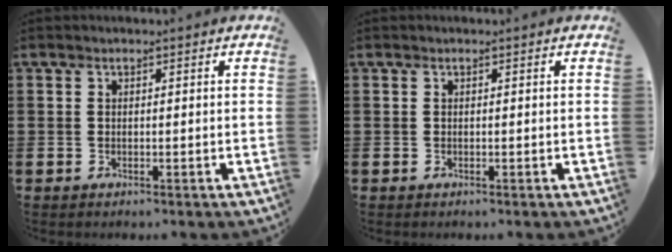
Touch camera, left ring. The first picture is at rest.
{"total": 0.0}